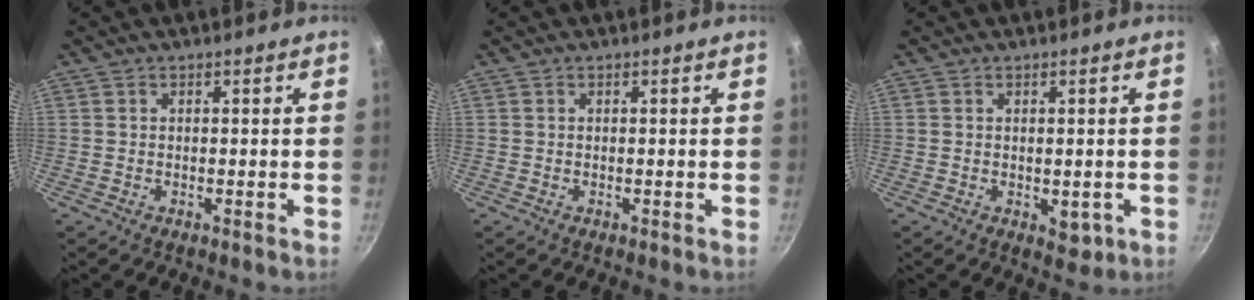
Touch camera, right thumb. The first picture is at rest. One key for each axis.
{"total": 0.0}
{"total": 3.2, "fx": -0.6, "fy": 1.9, "fz": 2.5, "tx": -0.024, "ty": -0.003, "tz": -0.004}